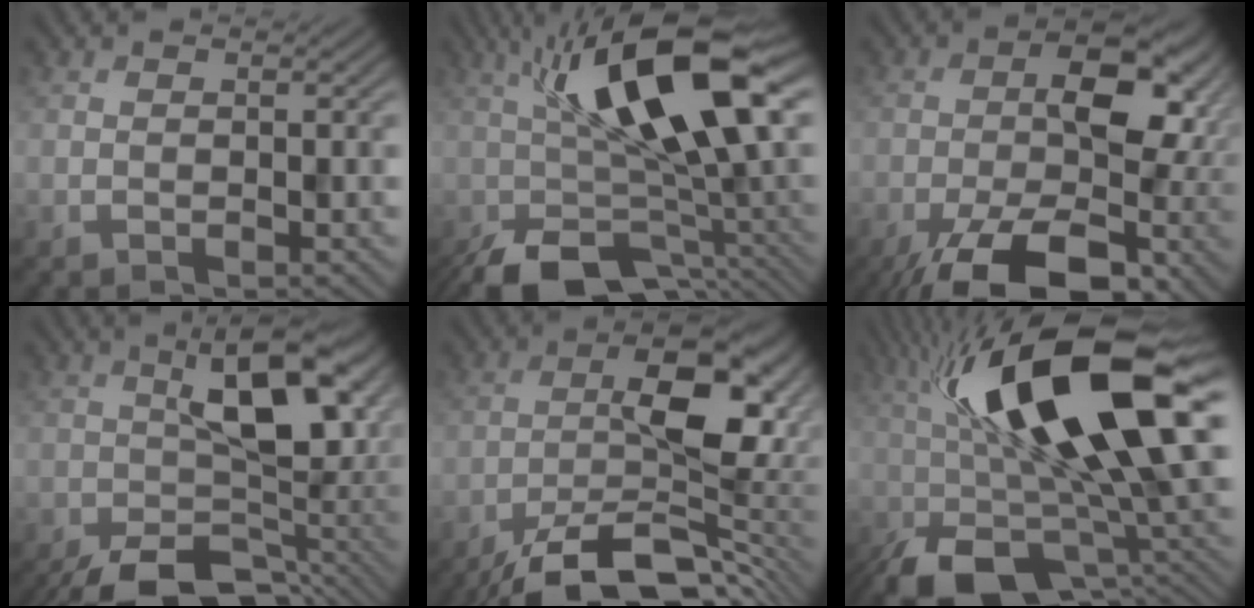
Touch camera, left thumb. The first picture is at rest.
{"total": 16.0, "force": [-1.5, 7.0, 14.3], "torque": [-0.234, -0.003, -0.031]}
{"total": 17.8, "force": [-5.7, 8.9, 14.3], "torque": [-0.218, -0.018, -0.095]}
{"total": 13.4, "force": [-3.6, 6.7, 11.0], "torque": [-0.167, -0.013, -0.055]}
{"total": 15.2, "force": [-7.0, 5.8, 12.2], "torque": [-0.185, -0.009, -0.127]}
{"total": 20.5, "force": [0.7, 8.5, 18.7], "torque": [-0.330, -0.006, 0.009]}